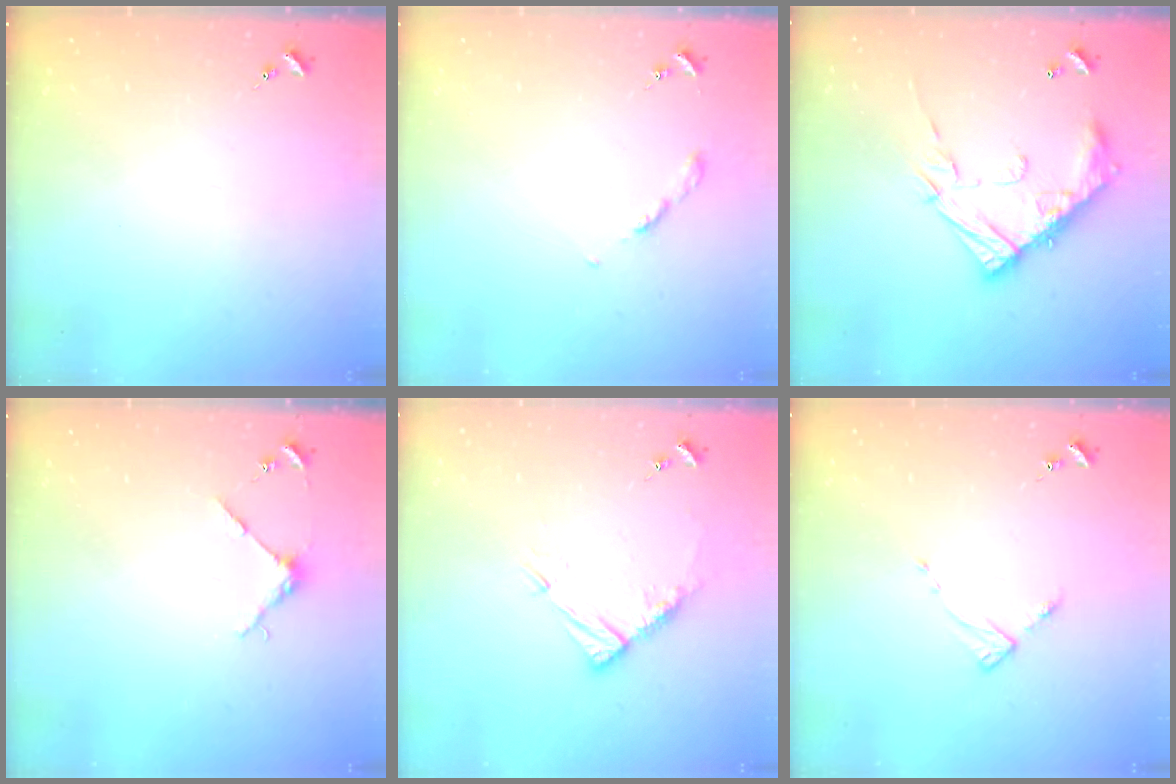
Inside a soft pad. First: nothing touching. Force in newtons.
{"total": 2.7, "press": 2.6, "slide": 0.3}
{"total": 17.4, "press": 17.3, "slide": 1.3}
{"total": 3.8, "press": 3.7, "slide": 0.4}
{"total": 10.2, "press": 10.1, "slide": 0.9}
{"total": 3.7, "press": 3.6, "slide": 0.4}